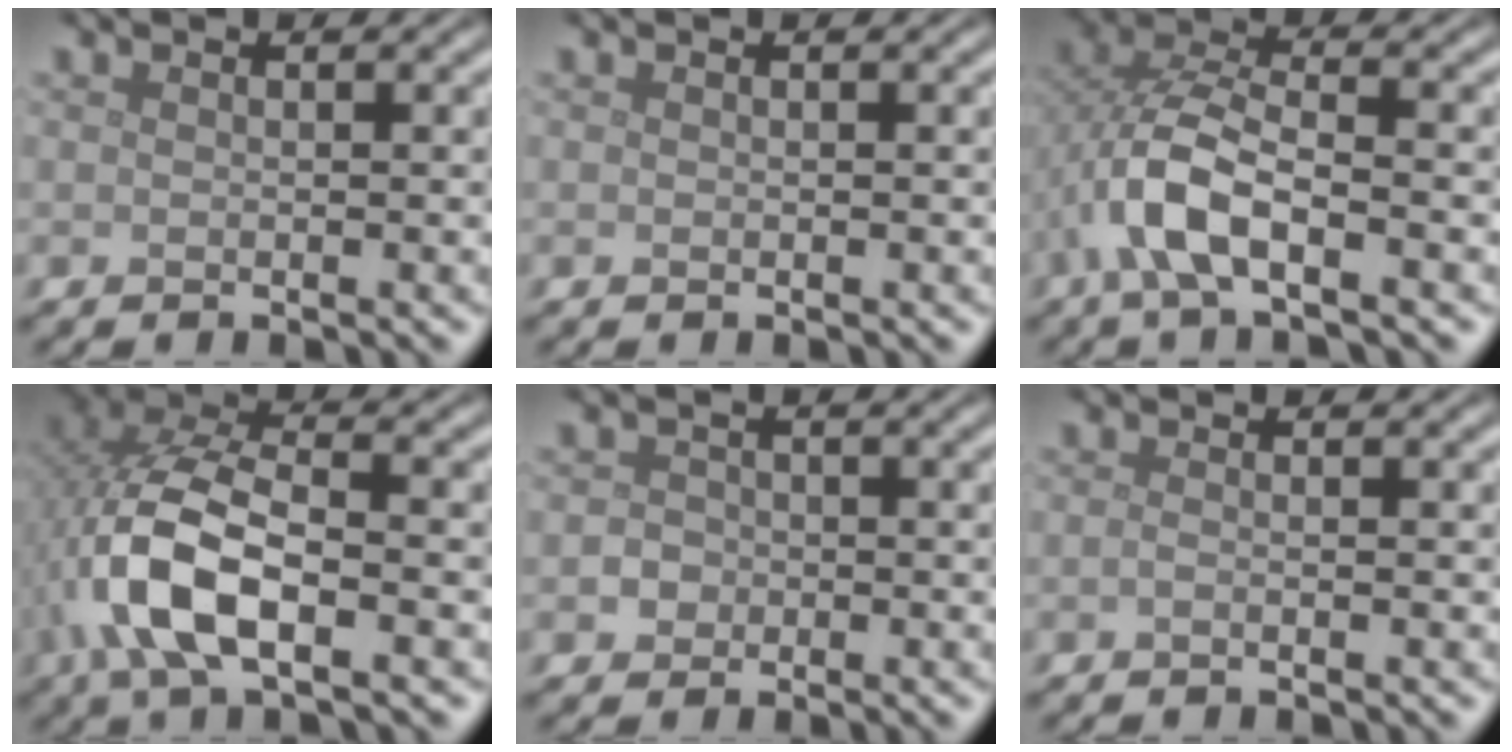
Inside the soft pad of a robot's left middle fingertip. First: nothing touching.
{"total": 0.0}
{"total": 6.3, "force": [-2.2, 2.7, 5.2], "torque": [-0.111, 0.004, -0.048]}
{"total": 8.7, "force": [-2.4, 4.1, 7.3], "torque": [-0.169, 0.007, -0.051]}
{"total": 1.6, "force": [-0.4, 1.5, 0.4], "torque": [0.010, 0.001, -0.011]}
{"total": 0.5, "force": [-0.3, 0.2, 0.4], "torque": [-0.010, -0.002, -0.007]}